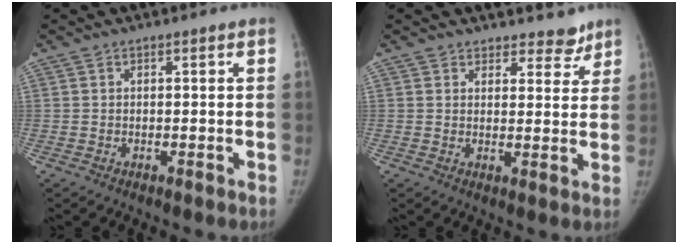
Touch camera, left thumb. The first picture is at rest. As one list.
[{"total": 4.9, "force": [4.1, 2.7, 0.6], "torque": [0.030, -0.029, 0.047]}]